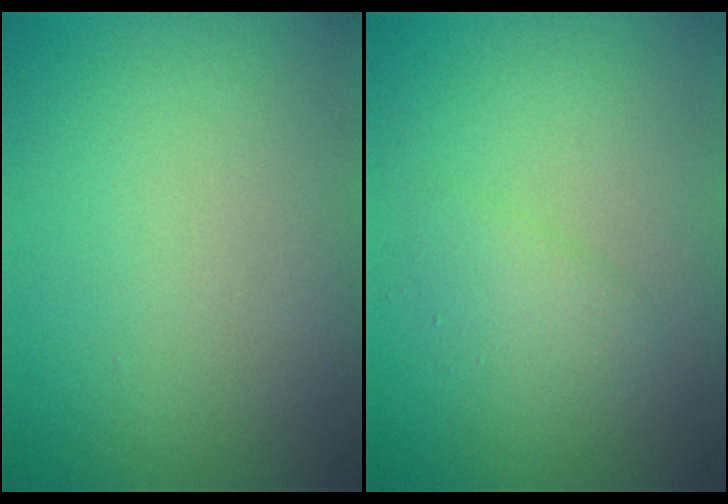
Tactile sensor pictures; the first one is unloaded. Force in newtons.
{"total": 1.7, "press": 1.7, "slide": 0.2}